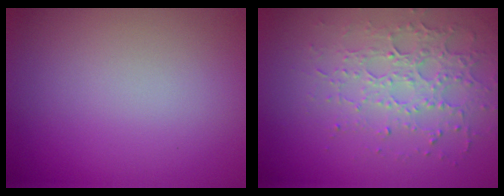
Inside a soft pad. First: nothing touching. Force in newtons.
{"total": 3.5, "press": 3.4, "slide": 0.9}